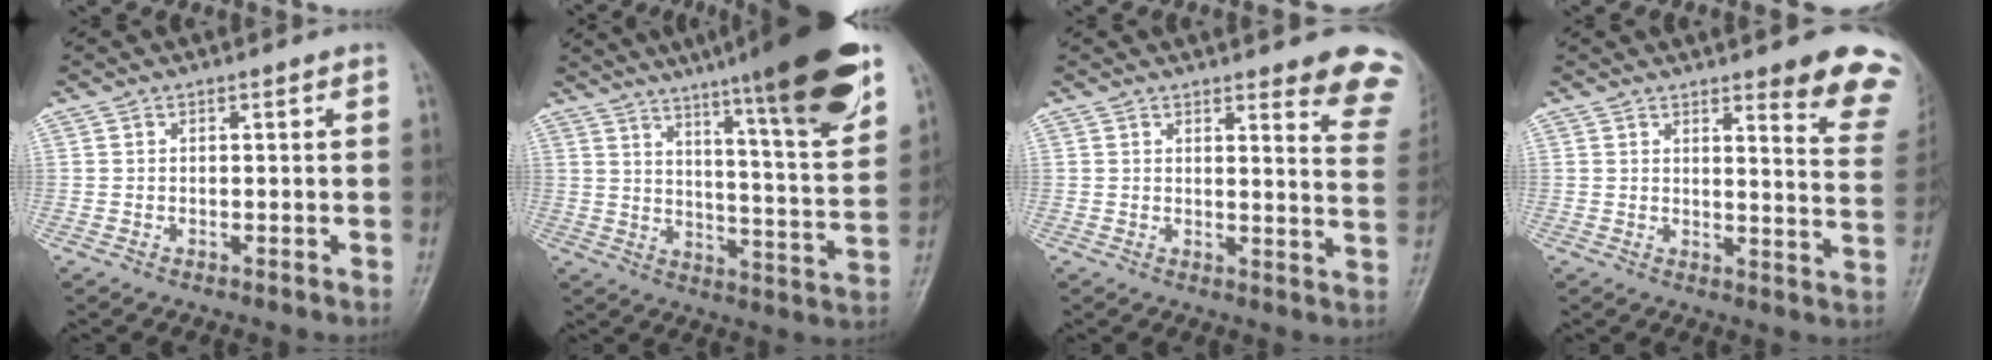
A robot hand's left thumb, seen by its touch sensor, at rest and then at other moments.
{"total": 22.6, "force": [14.7, 2.4, 16.9], "torque": [-0.229, -0.056, 0.213]}
{"total": 9.7, "force": [8.0, 2.4, 4.9], "torque": [-0.018, -0.042, 0.064]}
{"total": 12.6, "force": [9.0, 2.8, 8.4], "torque": [-0.063, -0.053, 0.089]}